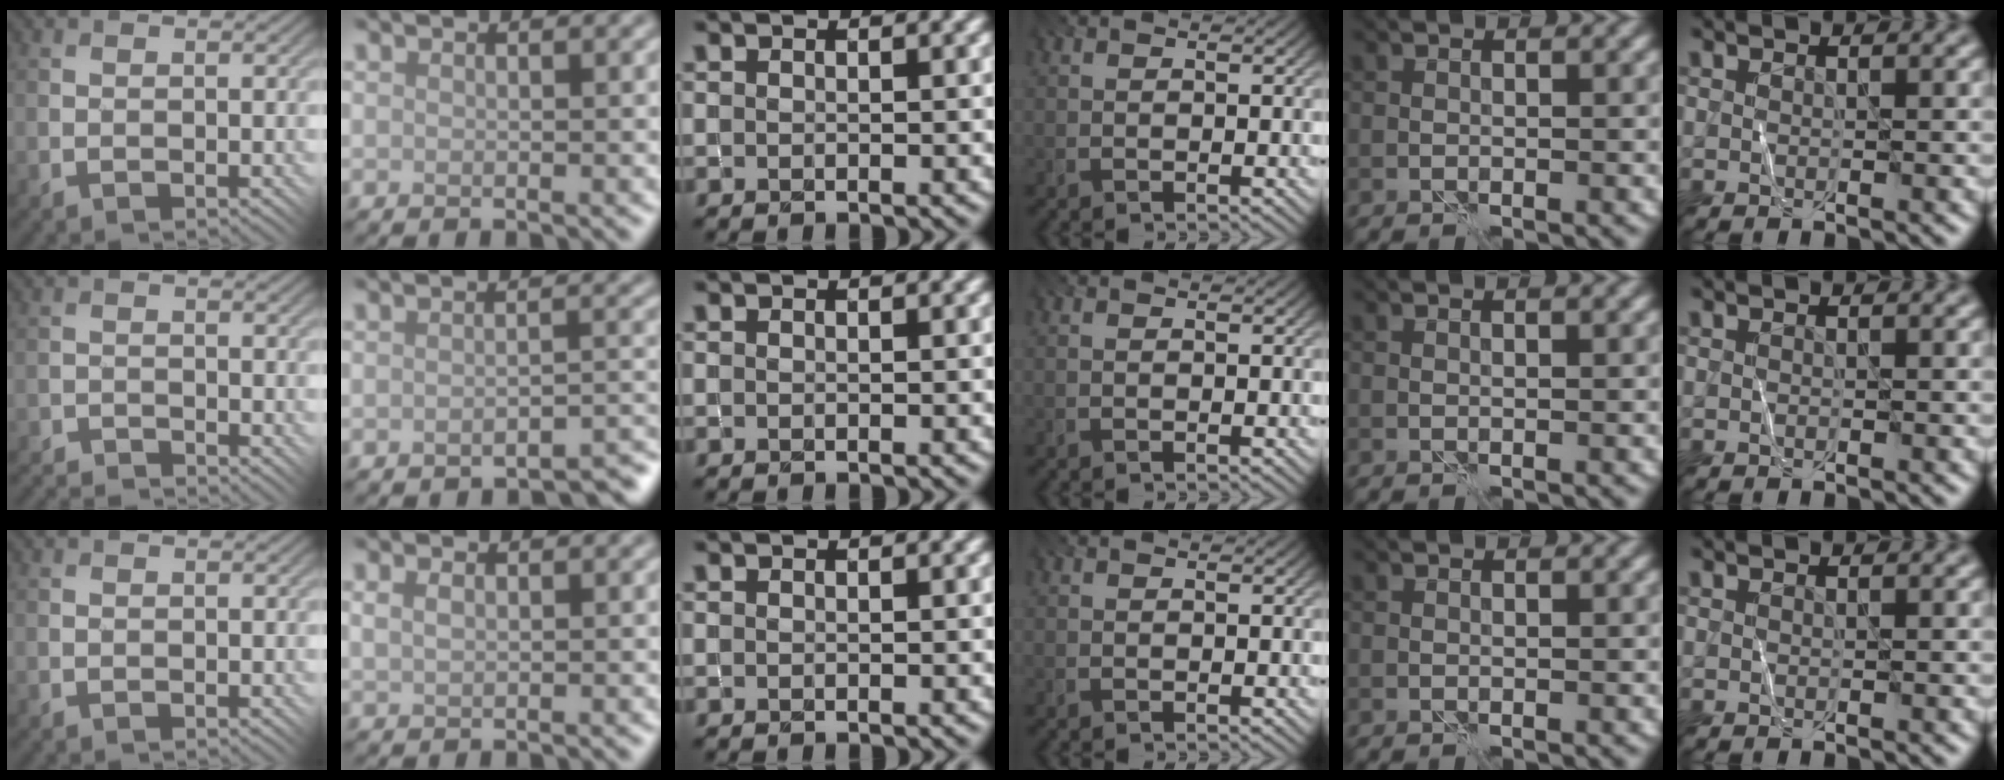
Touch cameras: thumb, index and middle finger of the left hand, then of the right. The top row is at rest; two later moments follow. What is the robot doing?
{"motion": "fold", "object": "shorts"}